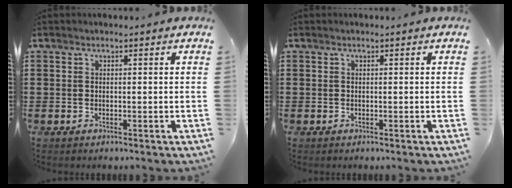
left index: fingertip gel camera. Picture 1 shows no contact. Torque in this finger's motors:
{"motor_torque": [0.00, 0.00, 0.01, 0.00]}